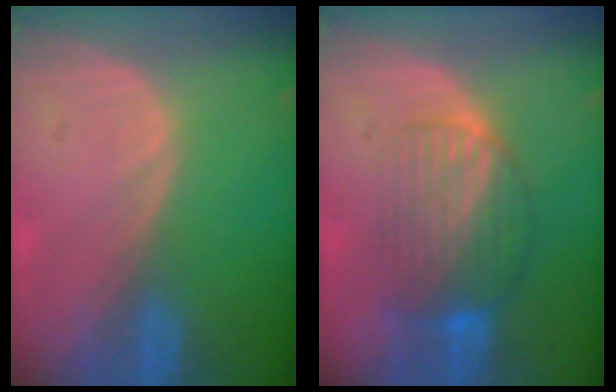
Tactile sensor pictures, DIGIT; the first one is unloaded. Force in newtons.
{"total": 7.9, "press": 7.1, "slide": 3.5}